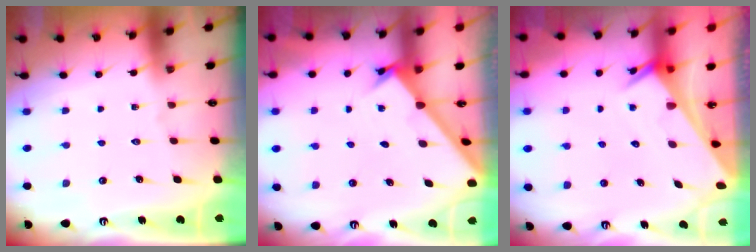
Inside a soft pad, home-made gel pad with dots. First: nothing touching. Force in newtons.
{"total": 1.8, "press": 1.8, "slide": 0.2}
{"total": 2.7, "press": 2.7, "slide": 0.1}